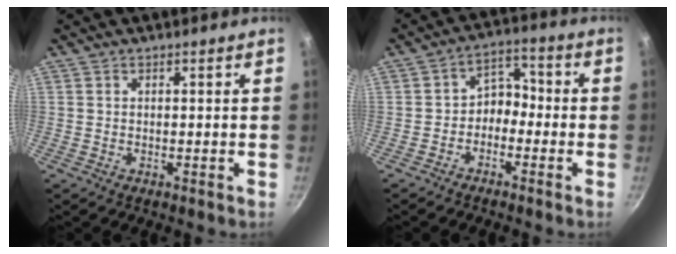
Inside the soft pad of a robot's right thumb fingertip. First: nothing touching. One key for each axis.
{"total": 6.0, "fx": -1.9, "fy": 4.4, "fz": 3.6, "tx": -0.029, "ty": 0.038, "tz": -0.048}